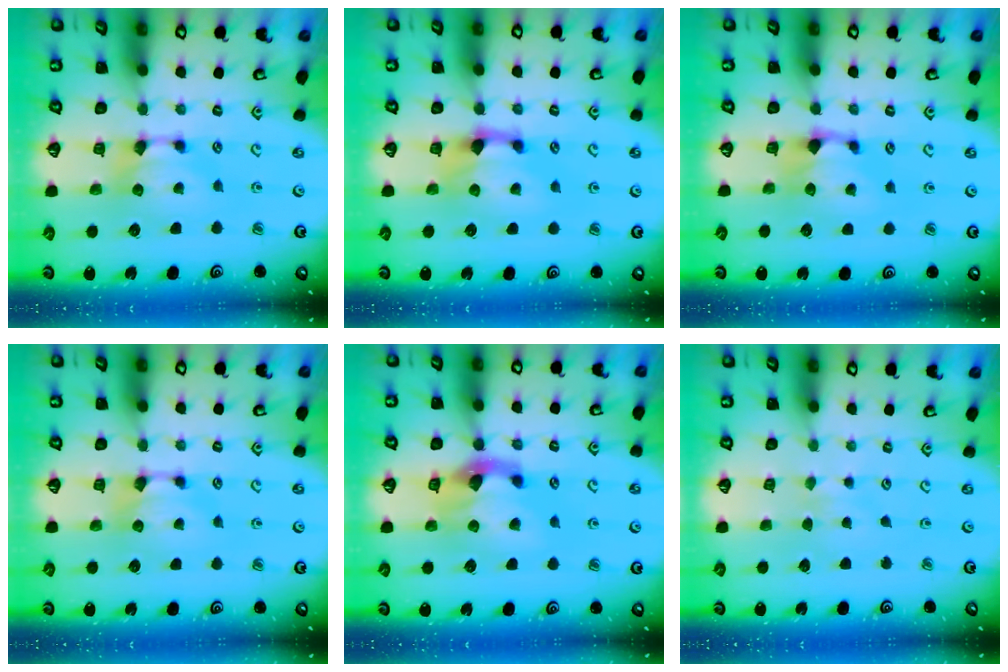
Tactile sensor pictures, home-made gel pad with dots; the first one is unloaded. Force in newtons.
{"total": 1.7, "press": 1.1, "slide": 1.3}
{"total": 0.8, "press": 0.0, "slide": 0.8}
{"total": 0.0}
{"total": 4.5, "press": 4.1, "slide": 2.0}
{"total": 2.3, "press": 2.3, "slide": 0.3}